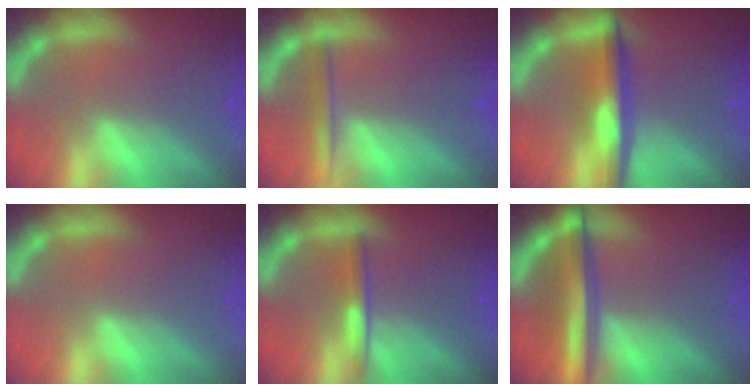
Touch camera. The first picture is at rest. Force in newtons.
{"total": 2.5}
{"total": 6.0}
{"total": 0.0}
{"total": 2.4}
{"total": 7.6}